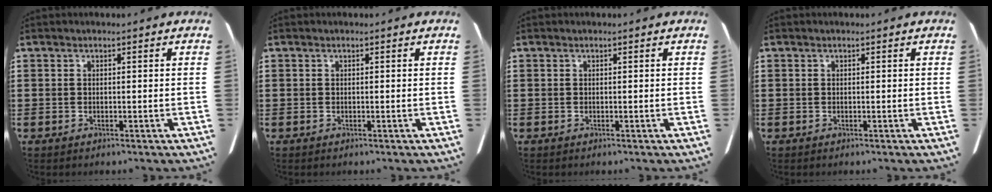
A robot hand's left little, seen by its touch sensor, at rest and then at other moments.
{"total": 0.0}
{"total": 0.0}
{"total": 0.0}